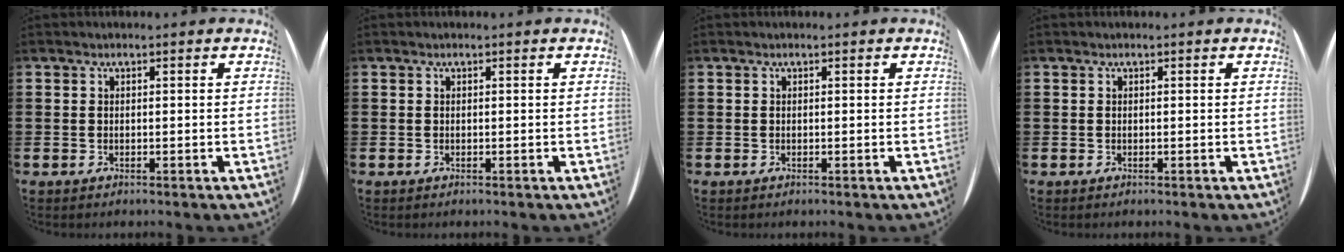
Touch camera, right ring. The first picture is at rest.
{"total": 0.0}
{"total": 0.0}
{"total": 0.0}